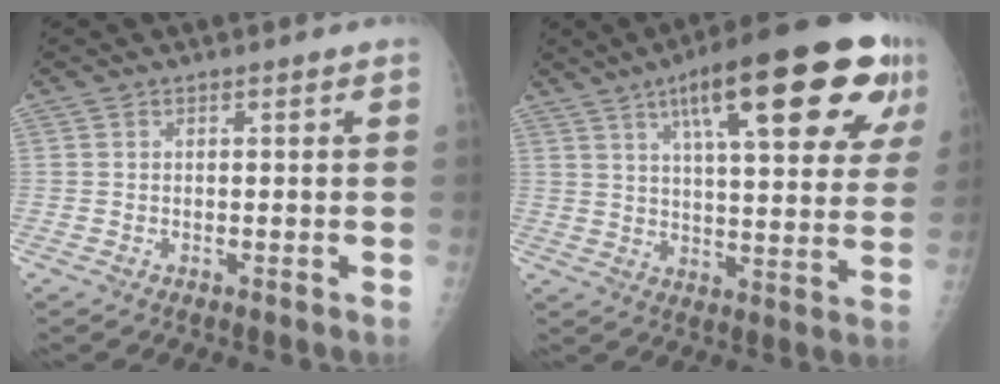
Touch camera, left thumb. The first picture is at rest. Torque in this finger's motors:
{"motor_torque": [2.97, 2.04, 1.79, -0.98, 0.17]}